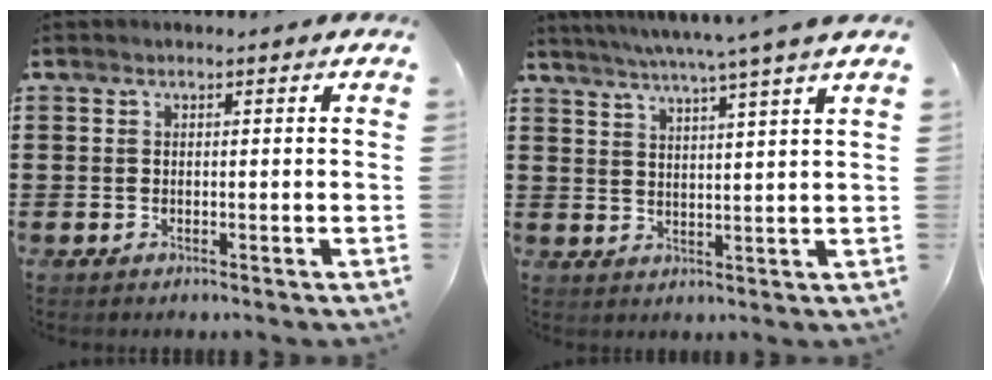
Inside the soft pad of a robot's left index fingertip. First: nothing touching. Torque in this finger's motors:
{"motor_torque": [1.28, -0.86, 0.58, 0.21]}